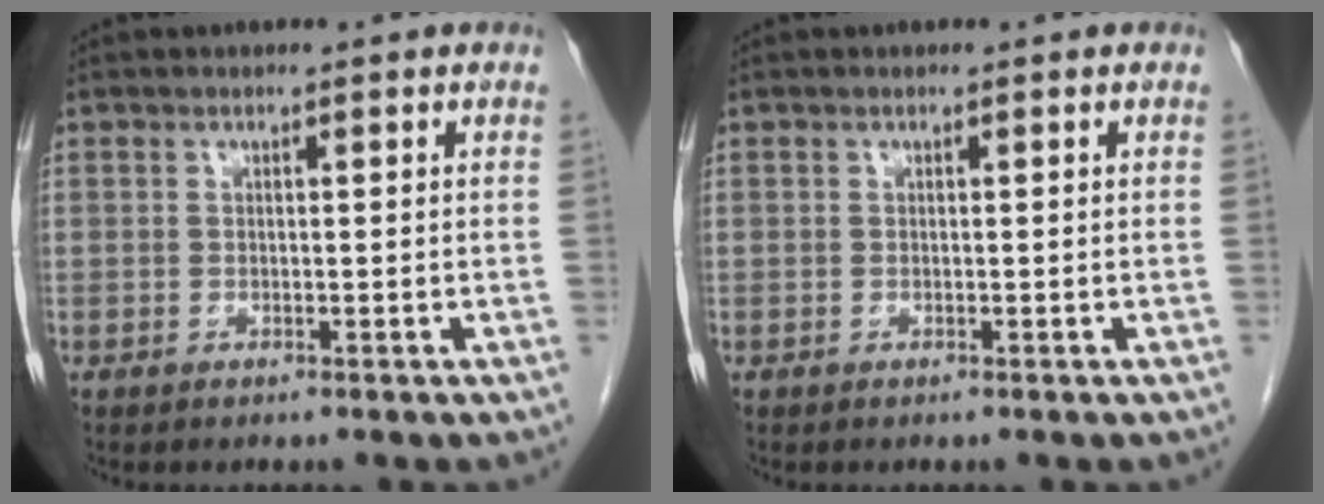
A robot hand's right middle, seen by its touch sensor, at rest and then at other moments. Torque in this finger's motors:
{"motor_torque": [-0.06, 0.06, 0.00, -0.01]}